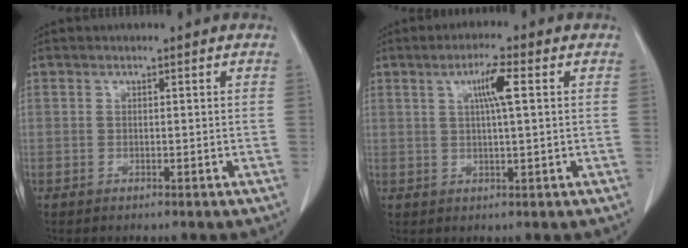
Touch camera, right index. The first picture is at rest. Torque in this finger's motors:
{"motor_torque": [0.32, 0.24, 0.14, 0.05]}